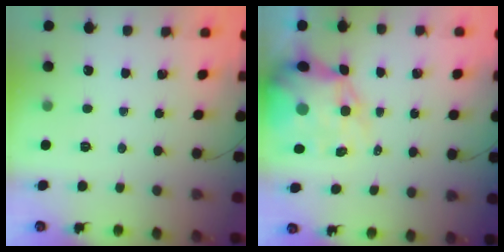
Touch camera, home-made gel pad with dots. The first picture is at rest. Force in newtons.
{"total": 13.5, "press": 13.1, "slide": 3.4}